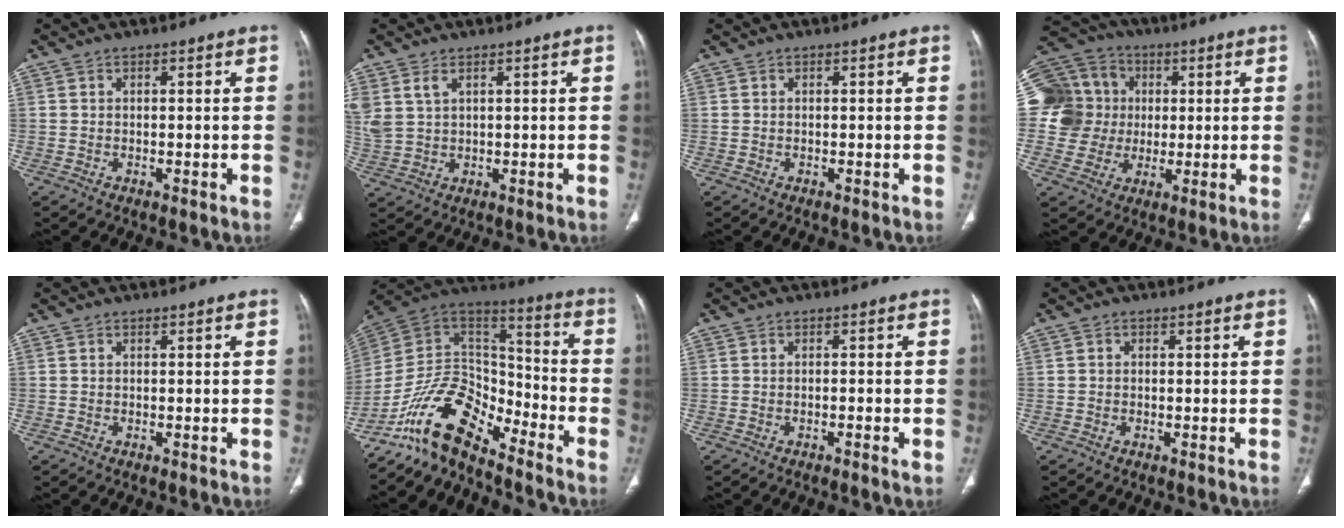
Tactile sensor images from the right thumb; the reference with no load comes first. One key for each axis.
{"total": 5.7, "fx": 2.6, "fy": 3.7, "fz": 3.4, "tx": -0.086, "ty": -0.001, "tz": 0.065}
{"total": 0.0}
{"total": 17.3, "fx": 1.8, "fy": 16.2, "fz": 5.8, "tx": -0.108, "ty": 0.040, "tz": 0.039}
{"total": 0.0}
{"total": 16.1, "fx": -12.3, "fy": 7.0, "fz": 7.7, "tx": -0.117, "ty": 0.104, "tz": -0.235}
{"total": 1.4, "fx": -0.6, "fy": 0.2, "fz": 1.3, "tx": -0.029, "ty": 0.000, "tz": -0.010}
{"total": 0.6, "fx": -0.1, "fy": 0.6, "fz": 0.2, "tx": -0.001, "ty": 0.002, "tz": -0.005}